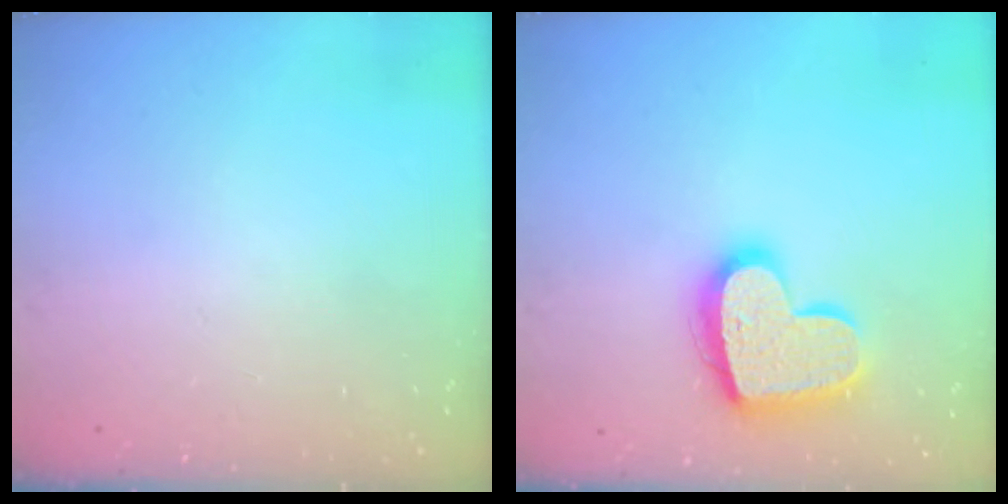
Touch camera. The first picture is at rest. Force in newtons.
{"total": 18.0, "press": 18.0, "slide": 1.1}